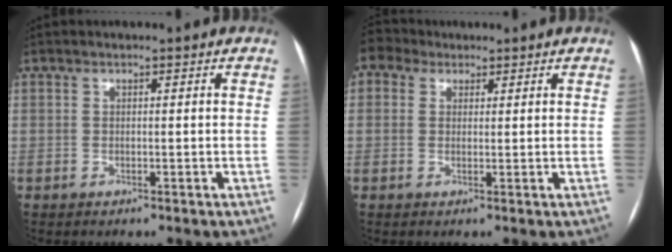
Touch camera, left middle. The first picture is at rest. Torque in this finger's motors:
{"motor_torque": [1.05, -1.09, 1.05, 0.21]}